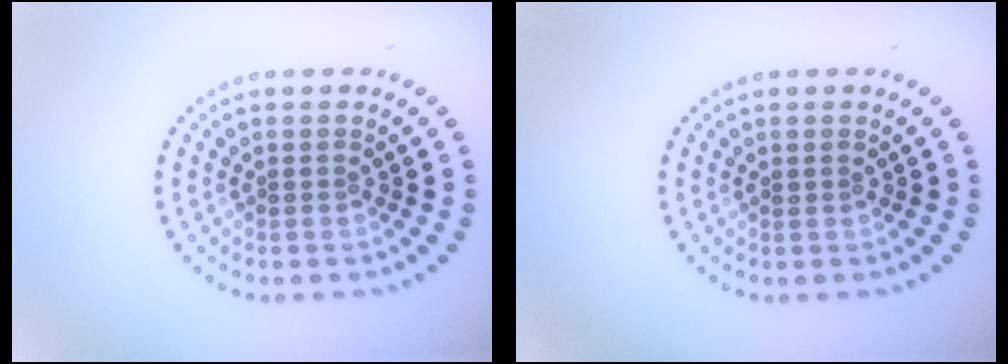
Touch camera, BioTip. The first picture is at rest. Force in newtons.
{"total": 0.5, "press": 0.4, "slide": 0.4}